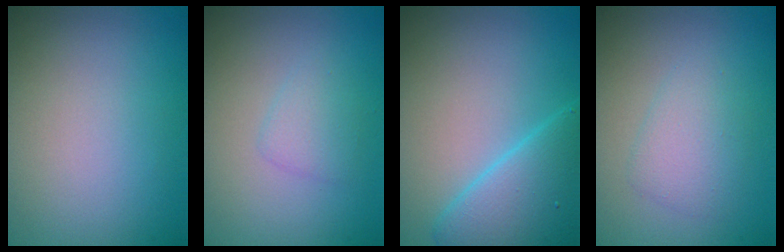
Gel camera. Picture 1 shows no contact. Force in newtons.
{"total": 1.6, "press": 1.6, "slide": 0.0}
{"total": 6.0, "press": 6.0, "slide": 0.3}
{"total": 2.4, "press": 2.4, "slide": 0.0}